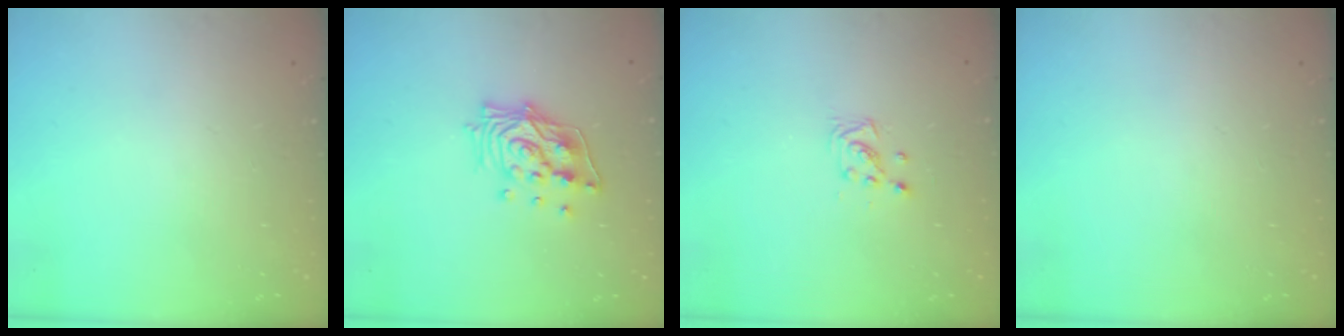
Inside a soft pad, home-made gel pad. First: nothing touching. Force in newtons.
{"total": 13.5, "press": 13.5, "slide": 1.6}
{"total": 2.9, "press": 2.9, "slide": 0.3}
{"total": 0.0}